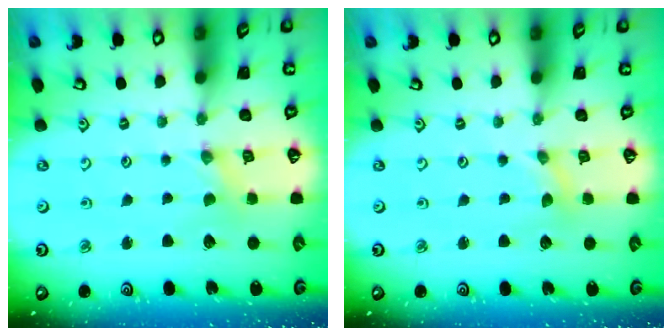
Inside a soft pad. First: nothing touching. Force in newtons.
{"total": 0.5, "press": 0.5, "slide": 0.0}